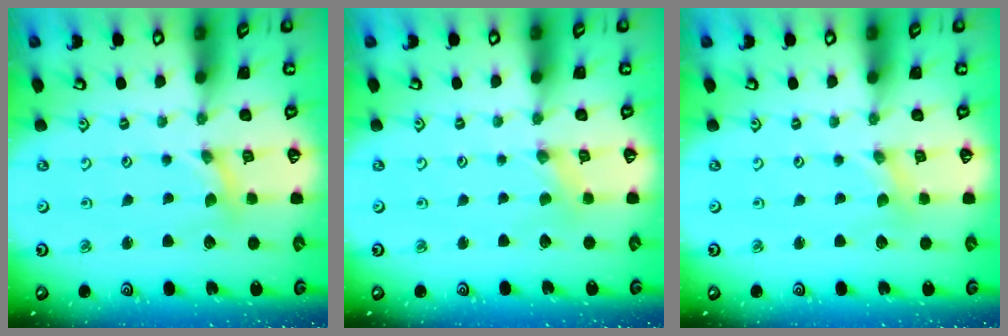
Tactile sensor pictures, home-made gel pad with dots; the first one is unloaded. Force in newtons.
{"total": 0.0}
{"total": 0.0}